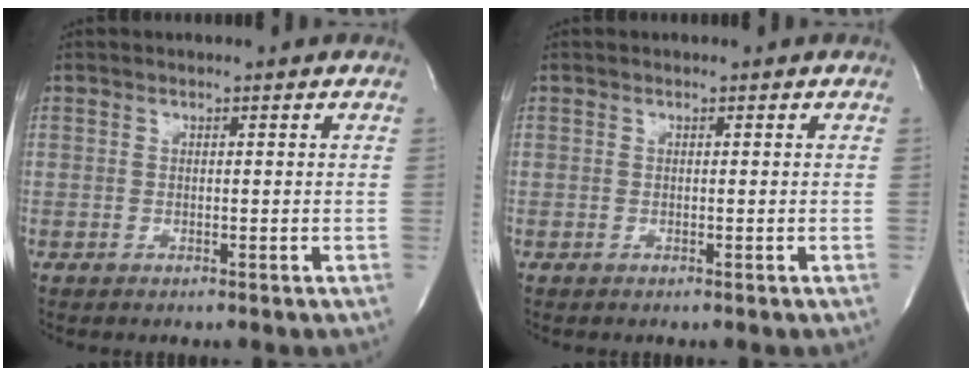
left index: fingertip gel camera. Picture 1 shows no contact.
{"total": 0.0}